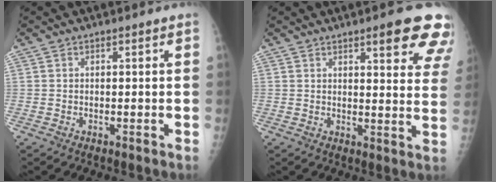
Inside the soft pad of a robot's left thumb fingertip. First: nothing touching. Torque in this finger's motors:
{"motor_torque": [3.00, 2.01, 0.67, -0.56, 0.02]}